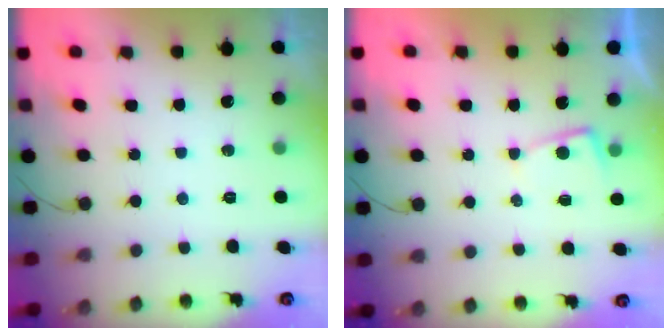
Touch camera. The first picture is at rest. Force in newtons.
{"total": 2.6, "press": 2.6, "slide": 0.4}